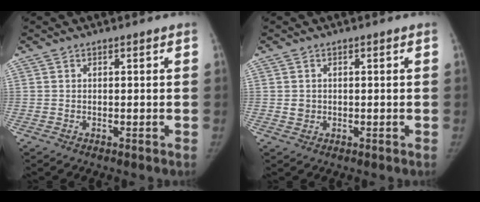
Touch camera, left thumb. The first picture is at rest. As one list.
[{"total": 1.5, "force": [0.0, 1.4, 0.5], "torque": [-0.002, 0.001, 0.004]}]